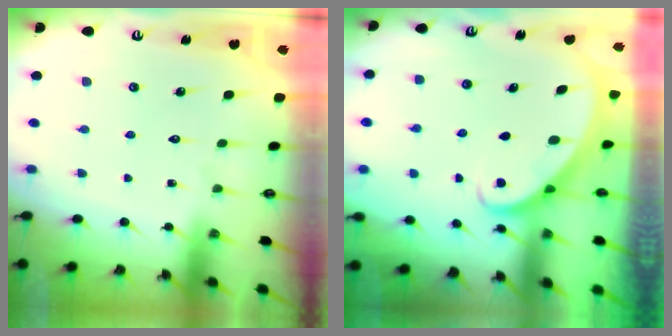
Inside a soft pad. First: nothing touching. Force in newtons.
{"total": 2.6, "press": 2.6, "slide": 0.3}